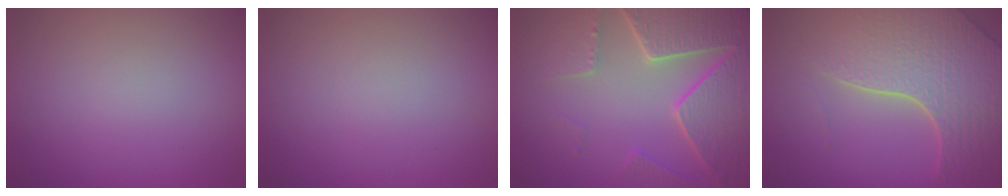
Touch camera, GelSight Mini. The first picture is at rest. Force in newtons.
{"total": 0.0}
{"total": 7.9, "press": 6.0, "slide": 5.1}
{"total": 7.9, "press": 5.7, "slide": 5.5}